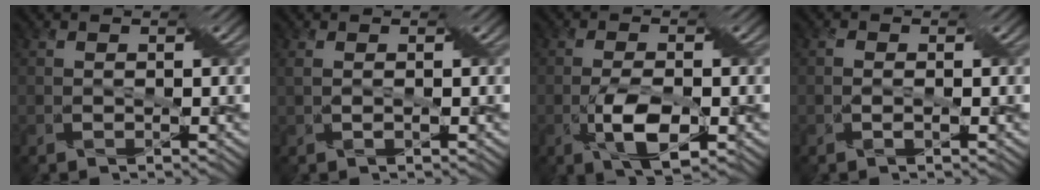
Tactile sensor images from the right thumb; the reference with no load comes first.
{"total": 1.8, "force": [0.2, 0.8, 1.6], "torque": [-0.034, 0.000, 0.004]}
{"total": 5.9, "force": [-2.1, 2.1, 5.1], "torque": [-0.094, 0.001, -0.035]}
{"total": 1.3, "force": [-0.4, 0.5, 1.1], "torque": [-0.012, 0.003, -0.010]}